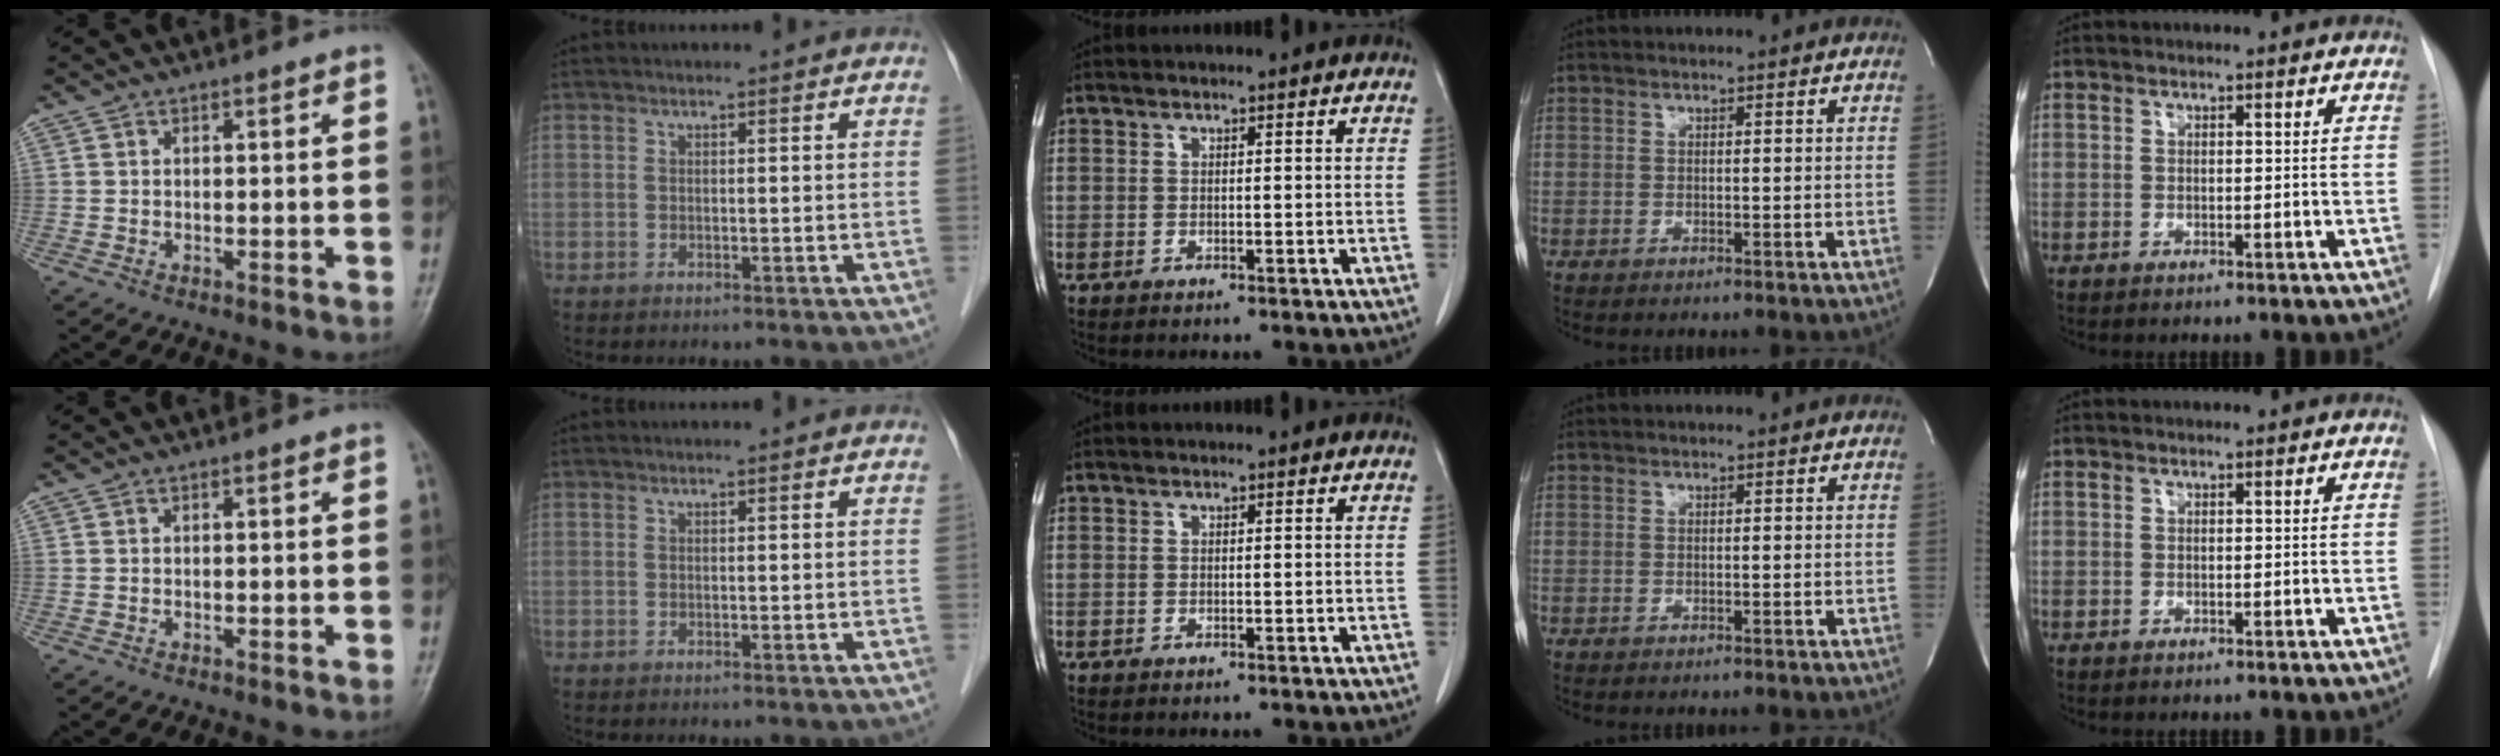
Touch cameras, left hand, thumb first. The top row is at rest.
{}